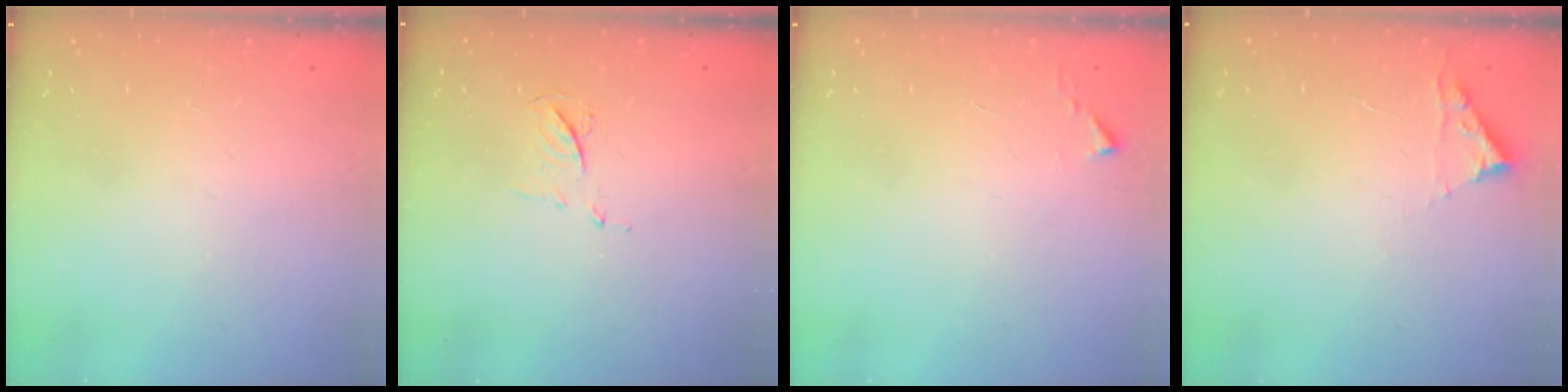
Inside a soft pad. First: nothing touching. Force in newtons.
{"total": 6.1, "press": 6.0, "slide": 0.7}
{"total": 1.1, "press": 1.1, "slide": 0.1}
{"total": 2.8, "press": 2.8, "slide": 0.3}